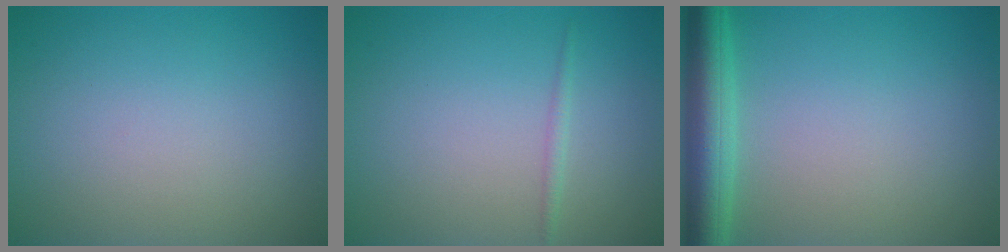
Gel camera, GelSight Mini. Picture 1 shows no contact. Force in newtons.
{"total": 0.8, "press": 0.8, "slide": 0.0}
{"total": 4.9, "press": 4.9, "slide": 0.3}